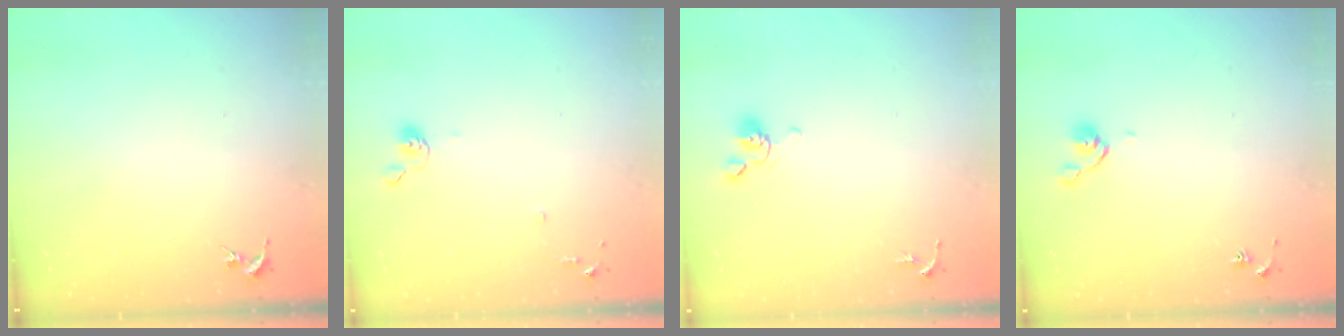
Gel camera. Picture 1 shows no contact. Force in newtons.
{"total": 6.6, "press": 6.6, "slide": 0.6}
{"total": 6.0, "press": 5.9, "slide": 1.2}
{"total": 4.8, "press": 4.7, "slide": 1.1}